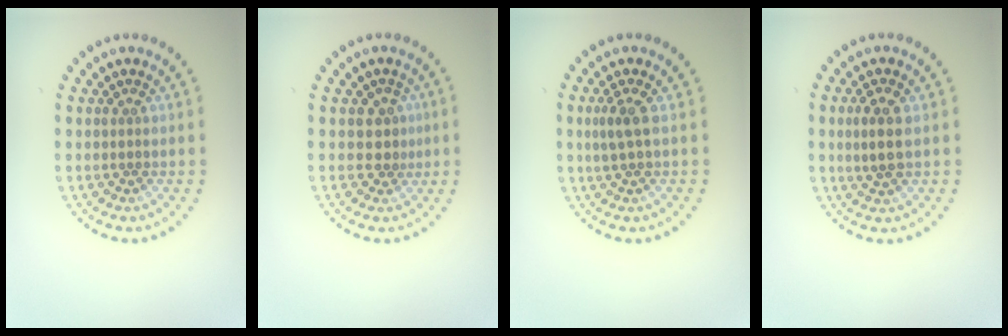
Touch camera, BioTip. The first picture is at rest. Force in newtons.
{"total": 1.6, "press": 1.4, "slide": 0.9}
{"total": 1.7, "press": 1.5, "slide": 0.8}
{"total": 2.4, "press": 2.3, "slide": 0.6}